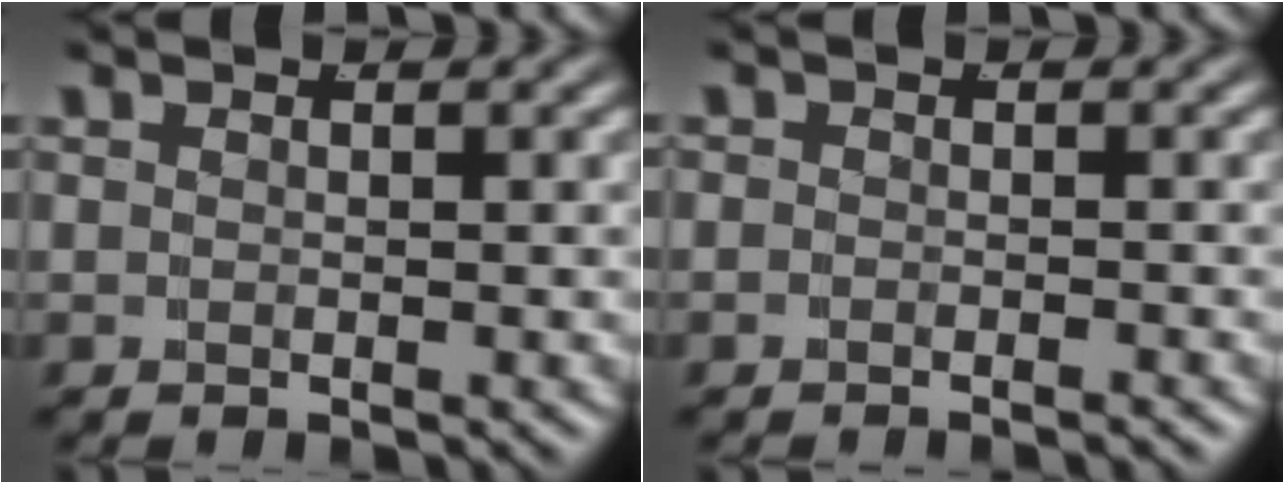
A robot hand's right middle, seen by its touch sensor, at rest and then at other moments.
{"total": 1.0, "force": [-1.0, 0.3, 0.1], "torque": [-0.001, -0.005, -0.016]}